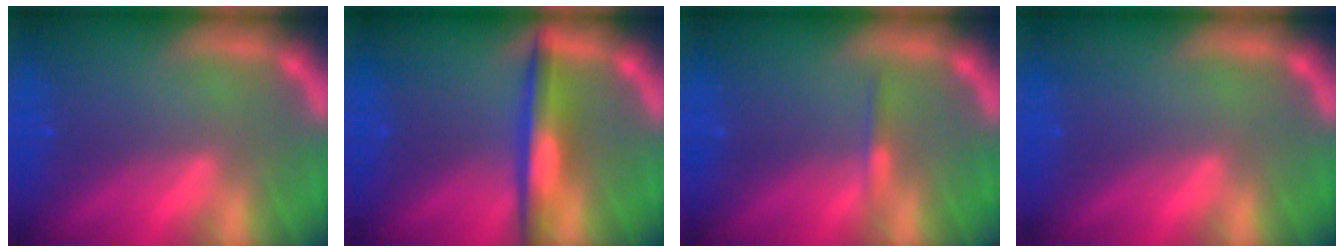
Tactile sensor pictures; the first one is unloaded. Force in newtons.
{"total": 4.5}
{"total": 0.9}
{"total": 0.0}